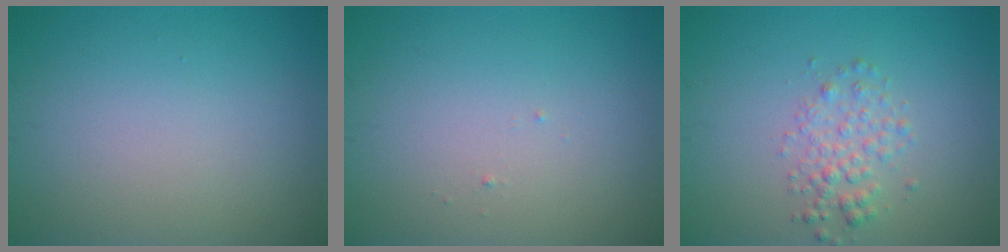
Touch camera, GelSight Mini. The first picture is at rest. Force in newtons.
{"total": 0.0}
{"total": 2.3, "press": 2.3, "slide": 0.1}